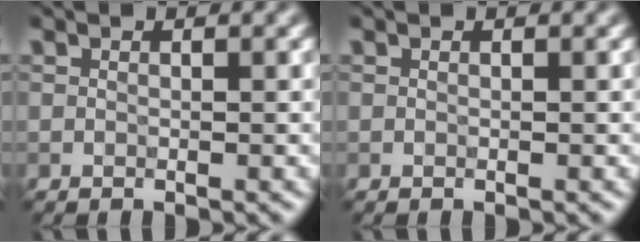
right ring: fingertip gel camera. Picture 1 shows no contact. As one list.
[{"total": 0.0}]